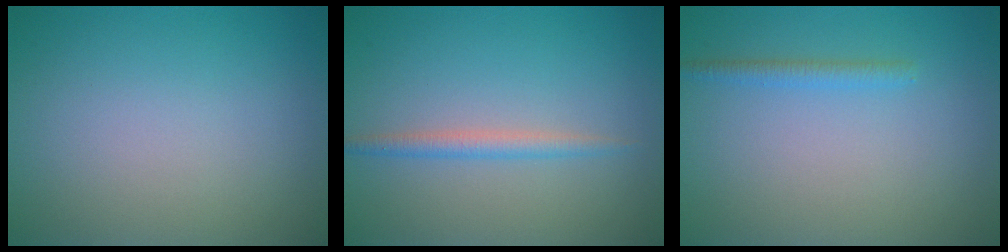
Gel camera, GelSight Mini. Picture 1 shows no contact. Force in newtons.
{"total": 1.7, "press": 1.7, "slide": 0.0}
{"total": 1.3, "press": 1.3, "slide": 0.1}